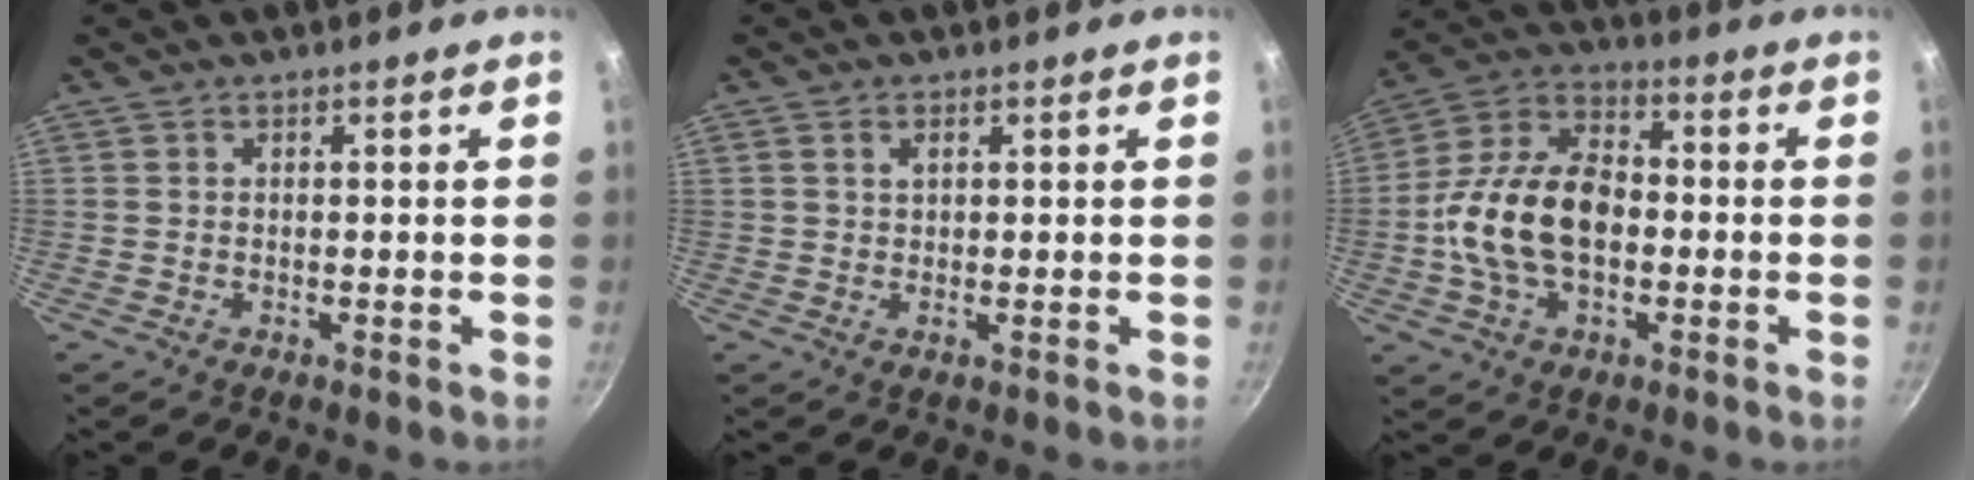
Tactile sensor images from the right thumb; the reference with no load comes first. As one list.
[{"total": 1.7, "force": [0.7, 0.9, 1.3], "torque": [-0.020, -0.002, 0.009]}, {"total": 16.3, "force": [-1.8, 10.2, 12.6], "torque": [-0.209, 0.035, -0.048]}]